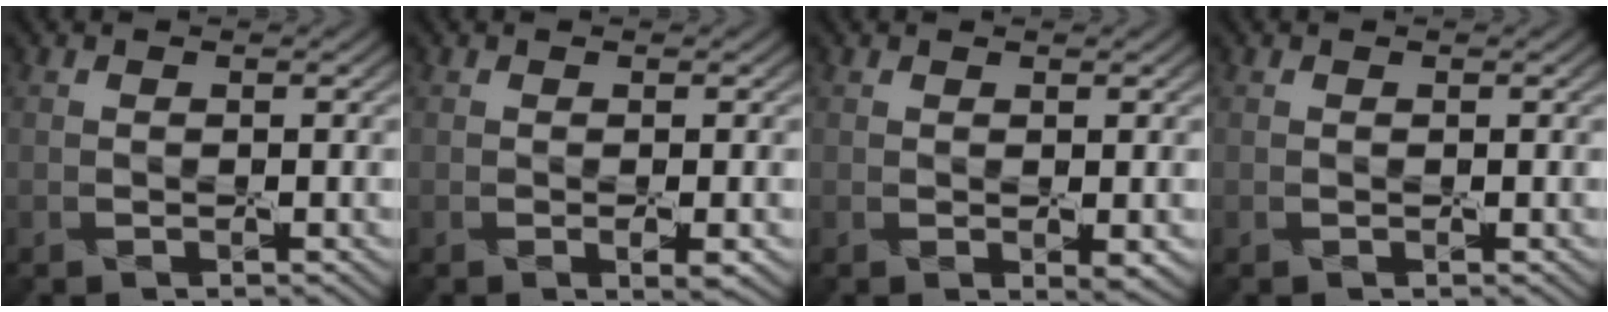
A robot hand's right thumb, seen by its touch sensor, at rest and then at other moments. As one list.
[{"total": 1.3, "force": [-0.2, 0.2, 1.2], "torque": [-0.025, -0.005, -0.004]}, {"total": 1.1, "force": [0.2, 0.3, 1.1], "torque": [-0.018, -0.006, 0.006]}, {"total": 0.0}]